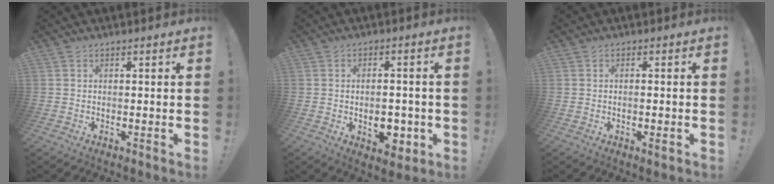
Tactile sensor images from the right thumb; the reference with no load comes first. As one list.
[{"total": 8.2, "force": [-2.0, 4.9, 6.2], "torque": [-0.070, 0.006, -0.029]}, {"total": 1.9, "force": [-0.7, 0.1, 1.8], "torque": [-0.026, 0.000, -0.012]}]